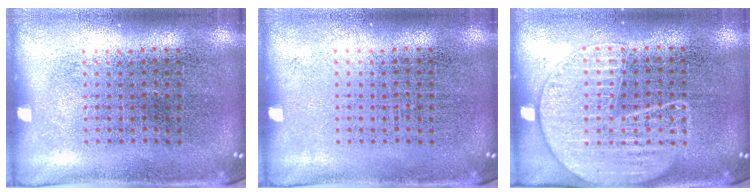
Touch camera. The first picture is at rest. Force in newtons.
{"total": 0.0}
{"total": 1.7, "press": 1.6, "slide": 0.2}